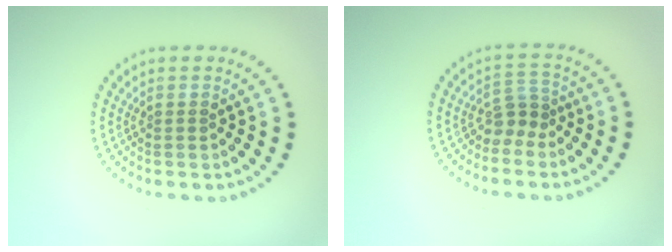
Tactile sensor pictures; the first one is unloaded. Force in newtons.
{"total": 2.0, "press": 1.5, "slide": 1.3}